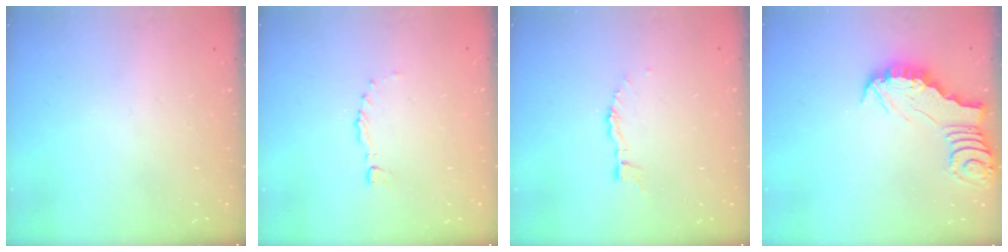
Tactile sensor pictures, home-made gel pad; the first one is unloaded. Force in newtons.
{"total": 0.0}
{"total": 4.0, "press": 4.0, "slide": 0.2}
{"total": 3.0, "press": 3.0, "slide": 0.3}